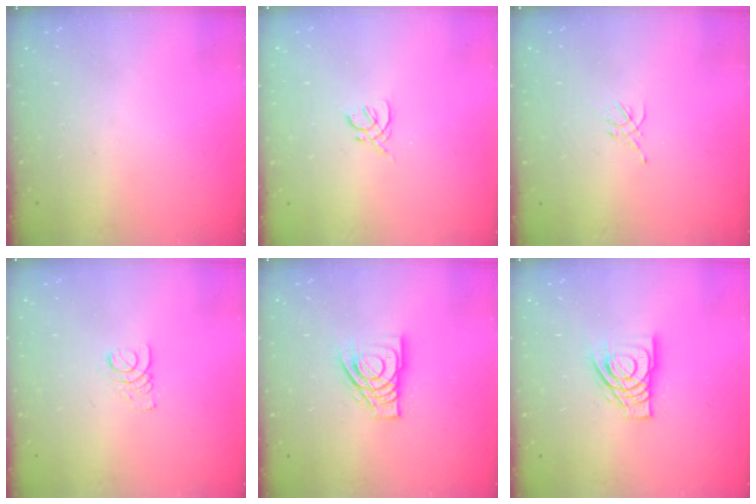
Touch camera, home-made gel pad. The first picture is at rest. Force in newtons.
{"total": 2.0, "press": 1.9, "slide": 0.6}
{"total": 1.5, "press": 1.4, "slide": 0.6}
{"total": 1.9, "press": 1.9, "slide": 0.2}
{"total": 12.6, "press": 12.6, "slide": 1.6}
{"total": 12.6, "press": 12.6, "slide": 1.6}